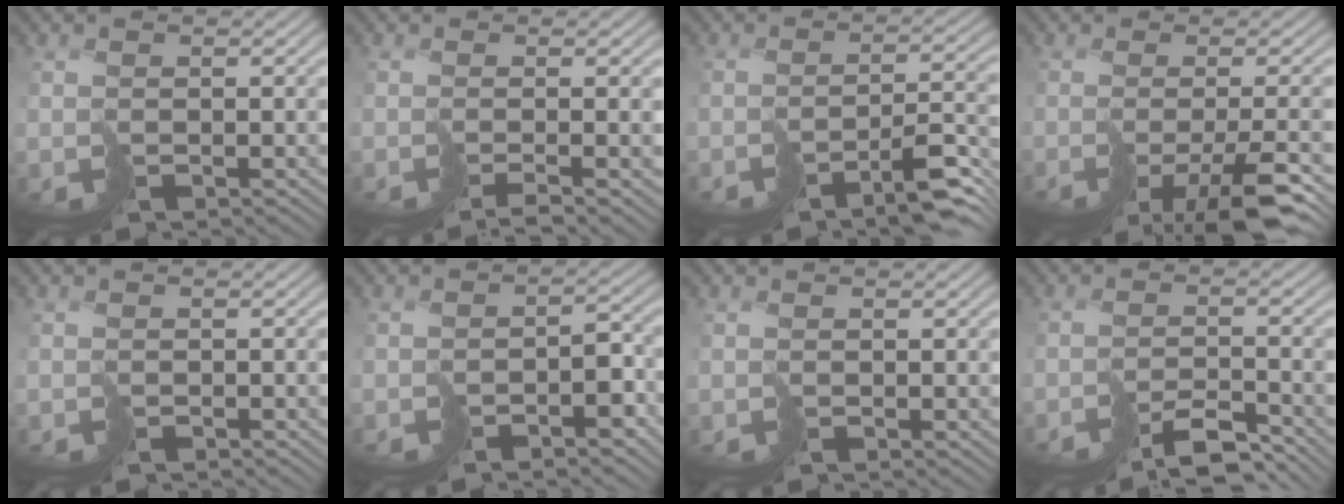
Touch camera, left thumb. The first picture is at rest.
{"total": 3.9, "force": [-1.4, 0.1, 3.7], "torque": [-0.037, 0.000, -0.018]}
{"total": 4.8, "force": [-3.6, 0.4, 3.1], "torque": [-0.031, 0.007, -0.060]}
{"total": 7.2, "force": [-3.8, 1.2, 6.1], "torque": [-0.081, -0.016, -0.051]}
{"total": 1.0, "force": [-0.9, 0.4, 0.0], "torque": [0.006, -0.002, -0.018]}
{"total": 4.0, "force": [-3.0, 1.4, 2.1], "torque": [-0.013, -0.001, -0.050]}
{"total": 0.0}
{"total": 6.0, "force": [-5.4, 0.6, 2.6], "torque": [-0.034, 0.003, -0.085]}